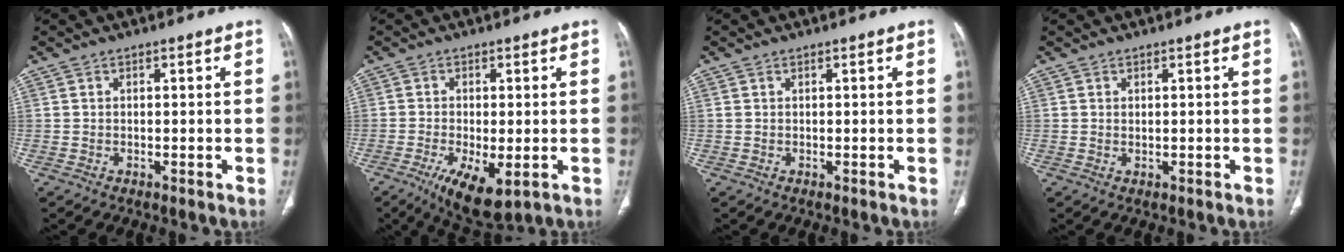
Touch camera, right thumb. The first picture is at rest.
{"total": 9.1, "force": [-3.6, 3.4, 7.6], "torque": [-0.128, -0.015, -0.051]}
{"total": 0.0}
{"total": 0.0}